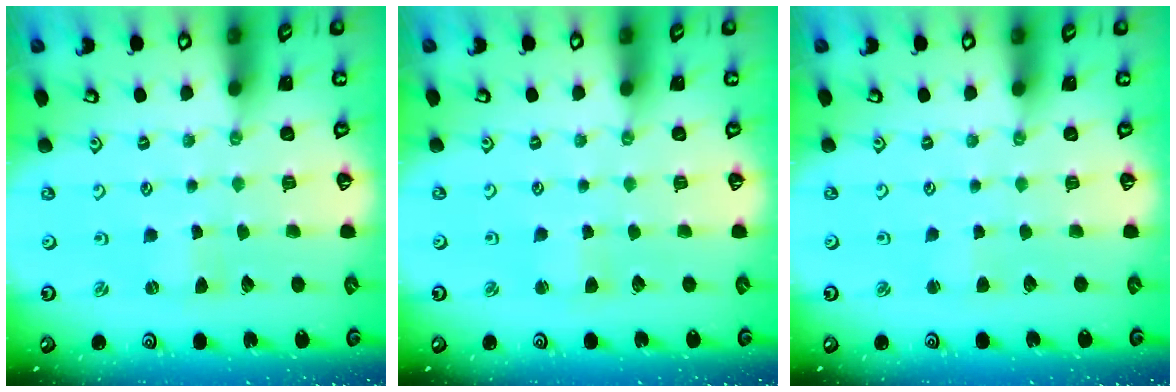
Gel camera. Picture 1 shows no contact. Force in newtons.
{"total": 2.7, "press": 2.7, "slide": 0.2}
{"total": 2.5, "press": 2.5, "slide": 0.2}